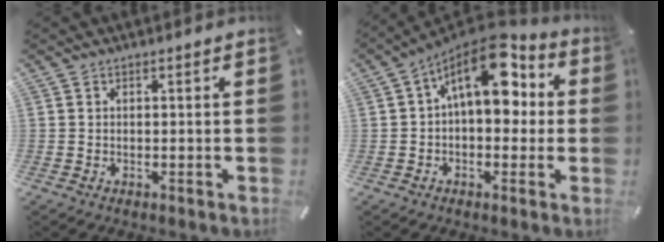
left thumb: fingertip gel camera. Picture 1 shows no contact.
{"total": 15.0, "force": [6.1, 7.7, 11.2], "torque": [-0.179, -0.036, 0.106]}